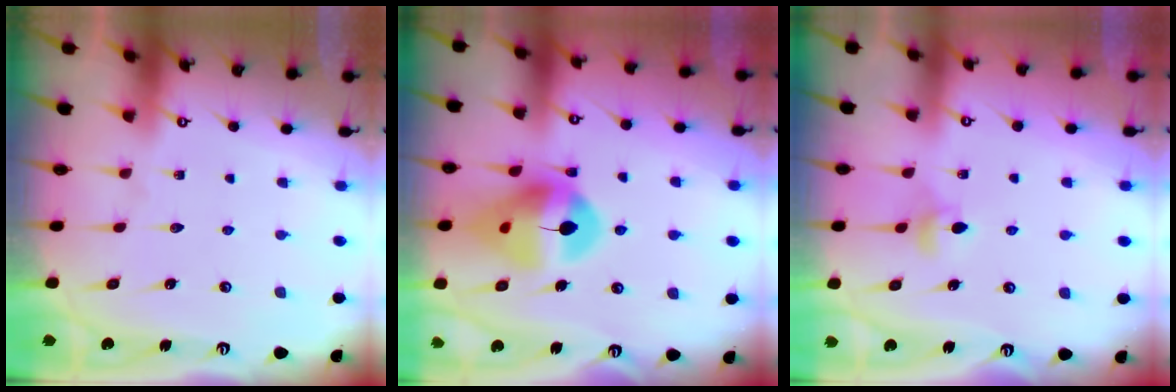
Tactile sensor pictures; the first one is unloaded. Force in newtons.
{"total": 14.3, "press": 14.2, "slide": 1.4}
{"total": 5.4, "press": 5.3, "slide": 1.0}